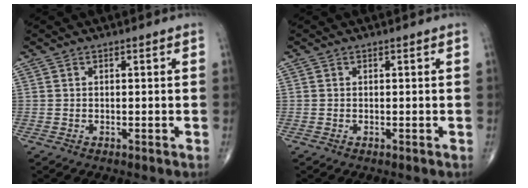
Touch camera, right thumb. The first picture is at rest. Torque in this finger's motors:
{"motor_torque": [-0.15, -0.02, -0.38, -0.06, 0.02]}